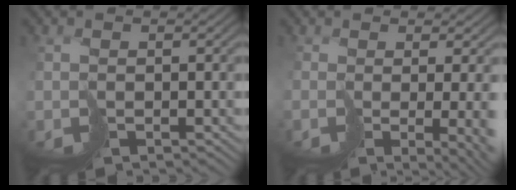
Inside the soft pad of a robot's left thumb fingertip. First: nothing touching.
{"total": 7.0, "force": [-1.2, 2.0, 6.6], "torque": [-0.075, -0.031, 0.020]}